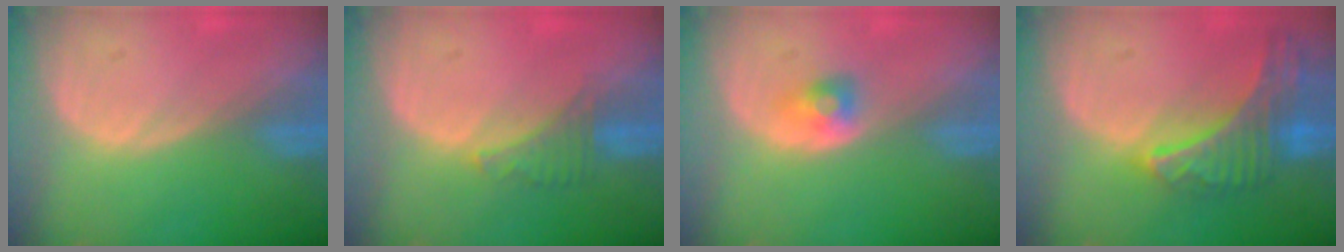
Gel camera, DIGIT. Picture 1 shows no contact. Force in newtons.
{"total": 2.9, "press": 2.9, "slide": 0.6}
{"total": 2.4, "press": 2.2, "slide": 0.7}
{"total": 9.2, "press": 8.0, "slide": 4.4}